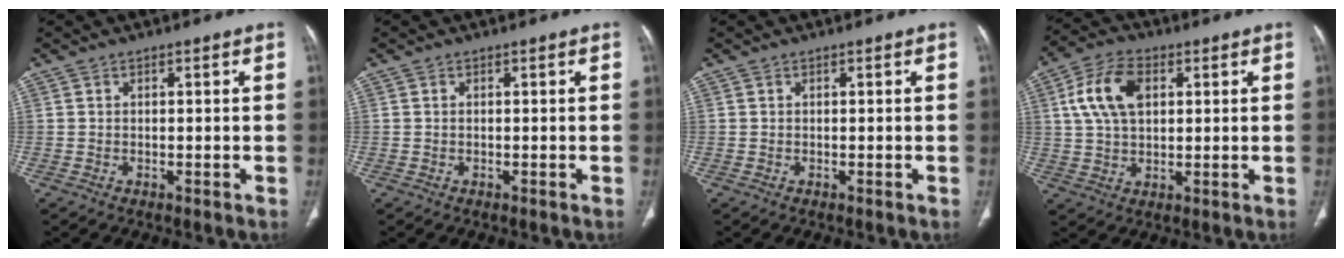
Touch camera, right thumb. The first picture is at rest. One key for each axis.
{"total": 0.0}
{"total": 0.0}
{"total": 10.7, "fx": 3.0, "fy": 6.6, "fz": 7.9, "tx": -0.146, "ty": 0.008, "tz": 0.051}